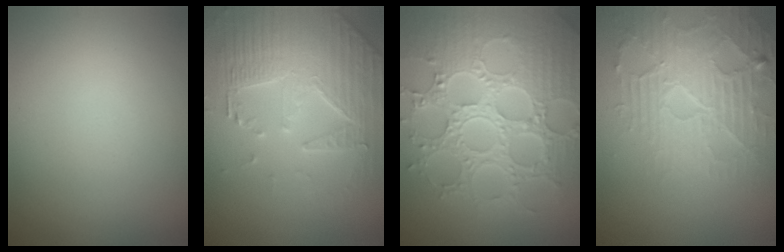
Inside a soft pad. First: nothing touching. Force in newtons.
{"total": 4.6, "press": 4.4, "slide": 1.4}
{"total": 8.9, "press": 6.4, "slide": 6.2}
{"total": 4.7, "press": 4.1, "slide": 2.4}